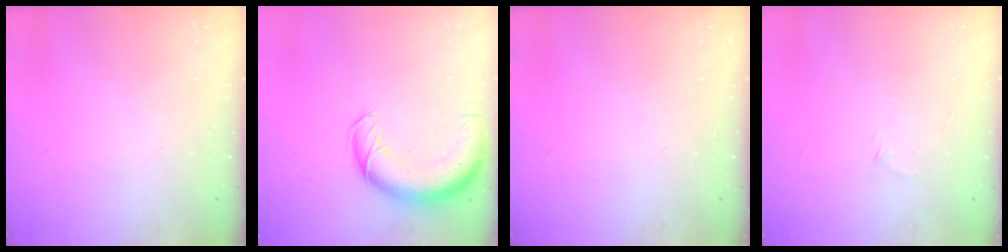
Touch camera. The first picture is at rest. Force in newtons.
{"total": 11.7, "press": 11.3, "slide": 2.9}
{"total": 0.0}
{"total": 4.2, "press": 4.1, "slide": 0.8}